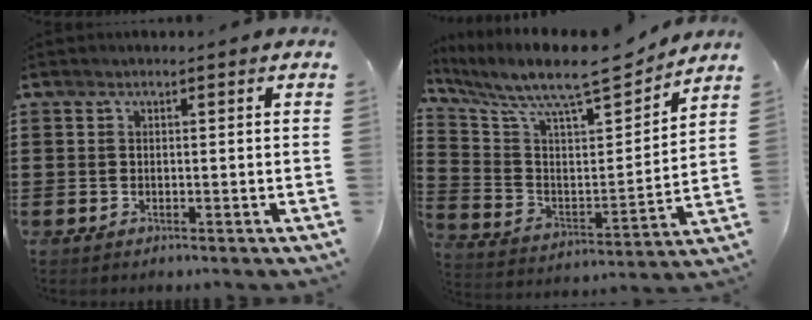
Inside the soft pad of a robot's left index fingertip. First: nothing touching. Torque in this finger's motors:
{"motor_torque": [1.39, -0.75, 0.54, 0.21]}